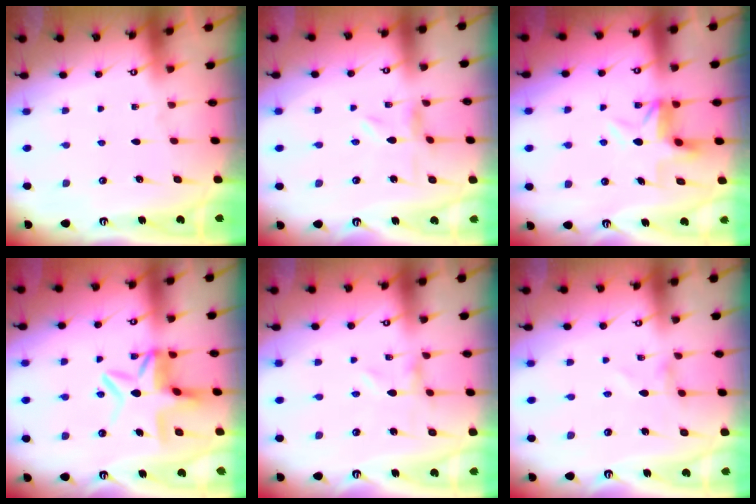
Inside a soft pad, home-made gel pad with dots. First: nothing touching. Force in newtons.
{"total": 0.8, "press": 0.8, "slide": 0.2}
{"total": 5.4, "press": 5.4, "slide": 0.3}
{"total": 9.4, "press": 9.2, "slide": 1.8}
{"total": 0.0}
{"total": 0.0}